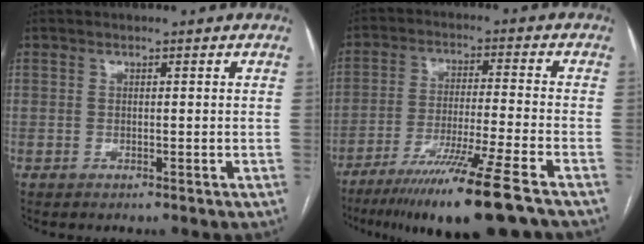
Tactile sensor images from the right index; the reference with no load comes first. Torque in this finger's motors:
{"motor_torque": [1.53, -0.61, 0.75, 0.21]}